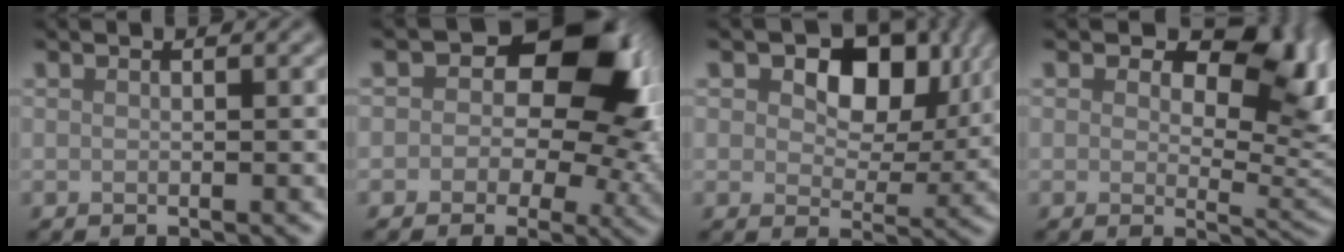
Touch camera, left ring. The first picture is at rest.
{"total": 10.2, "force": [2.5, 6.8, 7.2], "torque": [-0.068, 0.003, 0.026]}
{"total": 8.5, "force": [3.1, 5.4, 5.7], "torque": [-0.090, -0.006, 0.040]}
{"total": 8.8, "force": [3.6, 4.8, 6.4], "torque": [-0.082, -0.008, 0.050]}